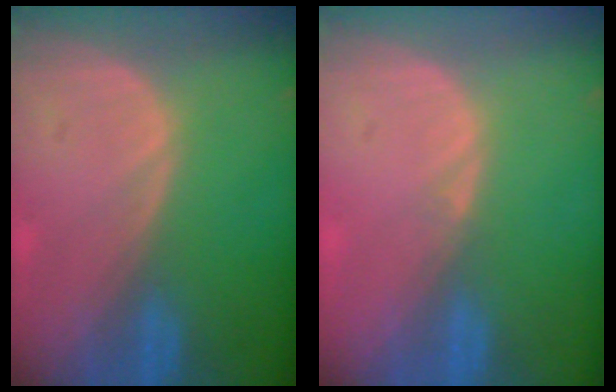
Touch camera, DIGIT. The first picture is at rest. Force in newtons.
{"total": 0.6, "press": 0.4, "slide": 0.5}